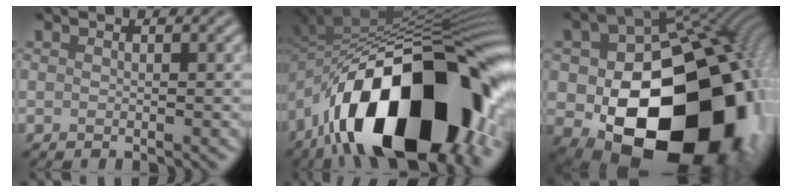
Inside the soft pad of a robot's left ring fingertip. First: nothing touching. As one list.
[{"total": 19.5, "force": [-8.2, 9.1, 15.2], "torque": [-0.245, -0.011, -0.128]}, {"total": 20.5, "force": [-4.3, 14.8, 13.5], "torque": [-0.182, -0.051, -0.025]}]